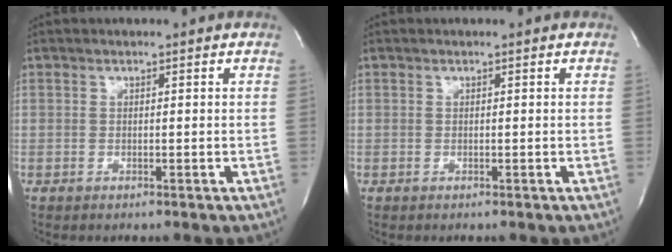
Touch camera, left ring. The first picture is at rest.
{"total": 0.0}